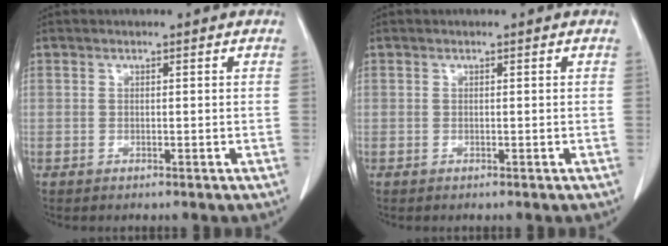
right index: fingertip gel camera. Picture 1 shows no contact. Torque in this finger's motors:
{"motor_torque": [0.00, 0.00, 0.00, 0.00]}